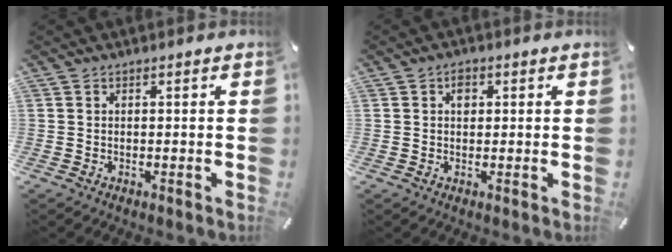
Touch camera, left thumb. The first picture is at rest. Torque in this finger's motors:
{"motor_torque": [0.04, 0.15, 0.21, -0.29, 0.12]}